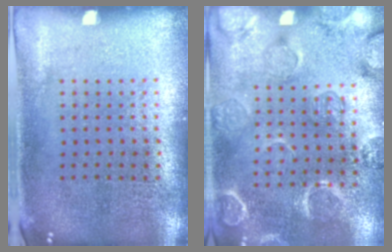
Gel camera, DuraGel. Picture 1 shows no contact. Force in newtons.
{"total": 2.4, "press": 2.2, "slide": 0.8}